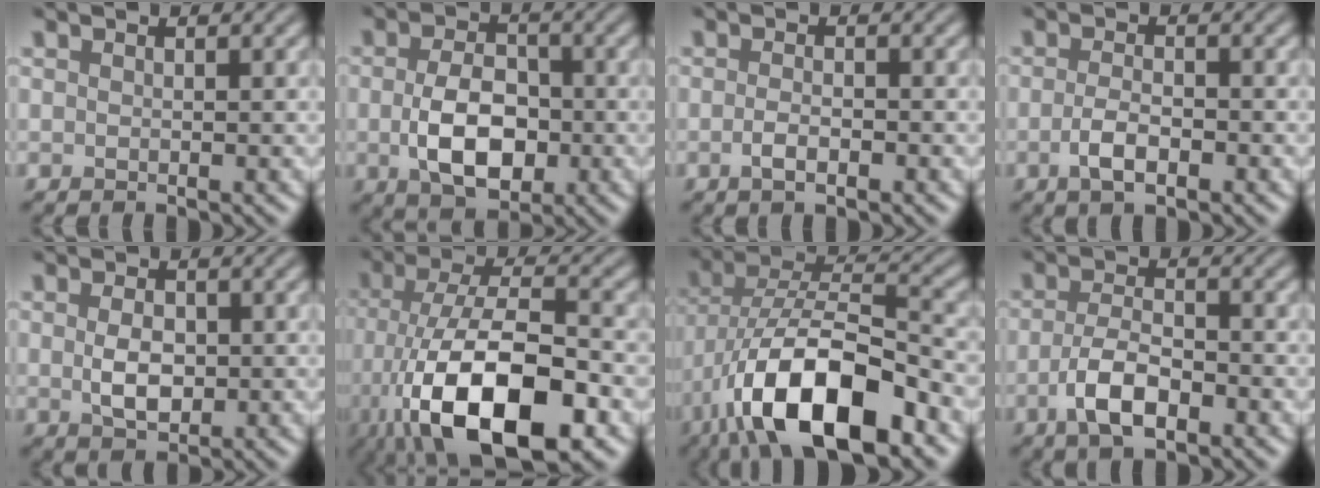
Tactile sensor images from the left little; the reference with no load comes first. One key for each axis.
{"total": 6.0, "fx": -1.0, "fy": 3.8, "fz": 4.6, "tx": -0.094, "ty": -0.008, "tz": -0.019}
{"total": 1.6, "fx": -0.8, "fy": 0.5, "fz": 1.3, "tx": -0.027, "ty": 0.000, "tz": -0.017}
{"total": 2.5, "fx": -1.1, "fy": 0.9, "fz": 2.0, "tx": -0.040, "ty": -0.001, "tz": -0.024}
{"total": 3.1, "fx": -0.2, "fy": 2.0, "fz": 2.4, "tx": -0.050, "ty": -0.001, "tz": -0.003}
{"total": 14.3, "fx": -5.8, "fy": 5.9, "fz": 11.7, "tx": -0.209, "ty": -0.023, "tz": -0.102}
{"total": 13.0, "fx": -6.5, "fy": 5.0, "fz": 10.0, "tx": -0.183, "ty": 0.000, "tz": -0.120}
{"total": 4.4, "fx": -2.0, "fy": 1.8, "fz": 3.4, "tx": -0.069, "ty": -0.001, "tz": -0.042}